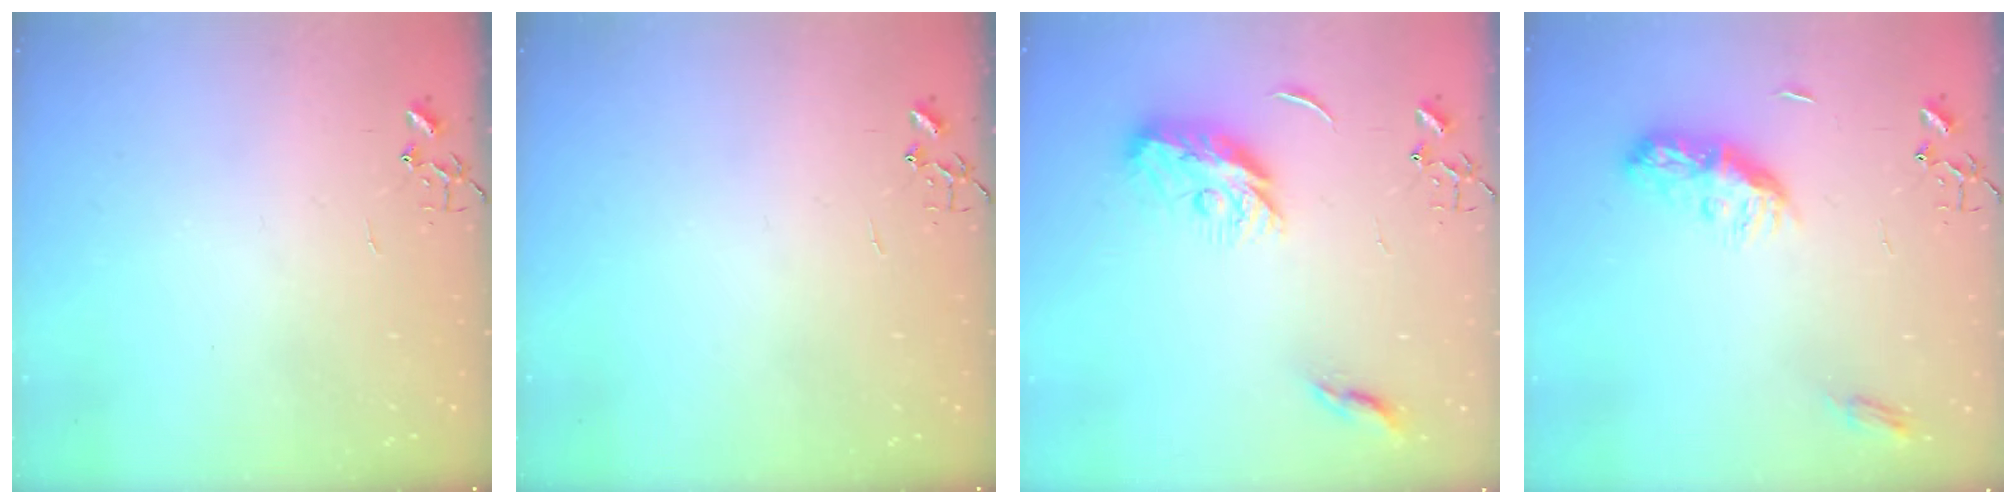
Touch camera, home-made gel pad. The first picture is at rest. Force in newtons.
{"total": 0.0}
{"total": 11.1, "press": 11.0, "slide": 0.8}
{"total": 9.6, "press": 9.6, "slide": 0.1}